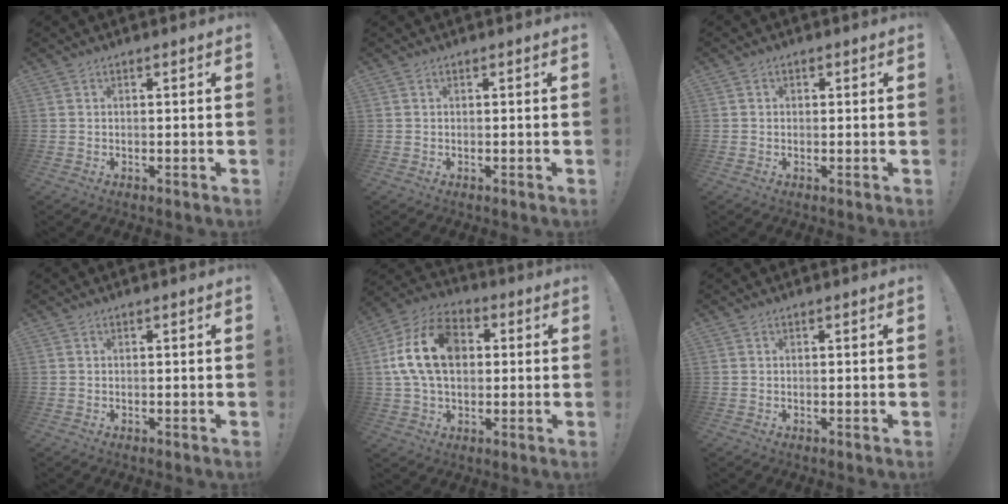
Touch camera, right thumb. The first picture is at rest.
{"total": 0.0}
{"total": 0.7, "force": [0.3, 0.6, 0.2], "torque": [0.004, -0.001, 0.004]}
{"total": 0.0}
{"total": 17.3, "force": [2.8, 11.6, 12.5], "torque": [-0.235, 0.008, 0.052]}
{"total": 0.0}